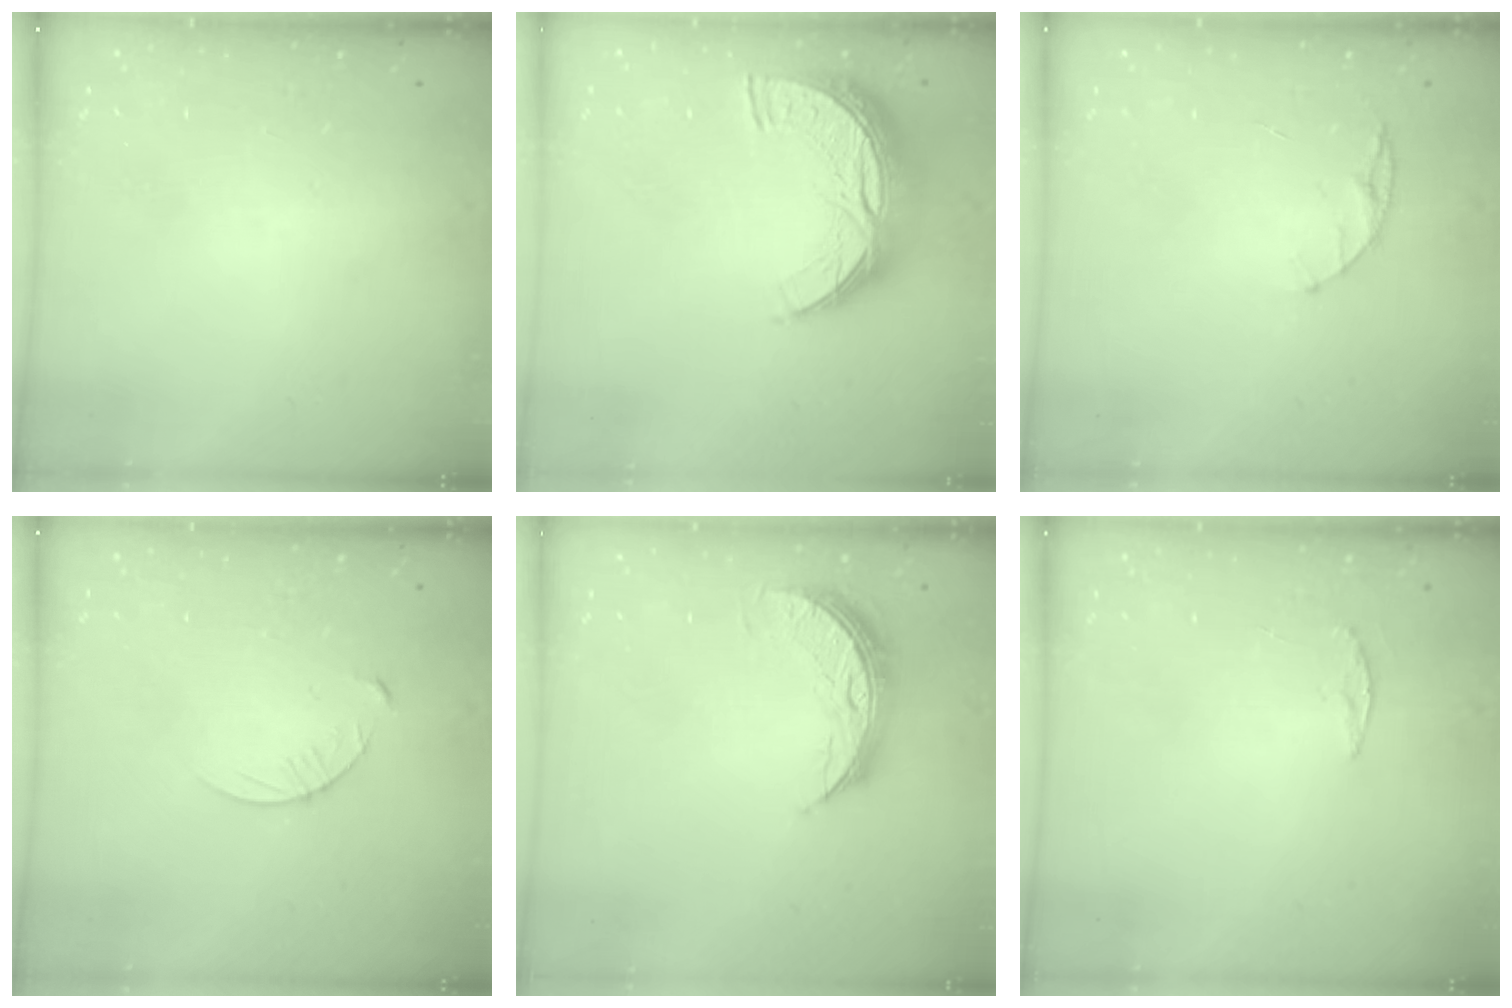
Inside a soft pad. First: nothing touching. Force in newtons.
{"total": 13.7, "press": 13.6, "slide": 0.8}
{"total": 5.1, "press": 5.1, "slide": 0.6}
{"total": 4.6, "press": 4.6, "slide": 0.5}
{"total": 9.3, "press": 9.3, "slide": 0.0}
{"total": 3.3, "press": 3.3, "slide": 0.4}